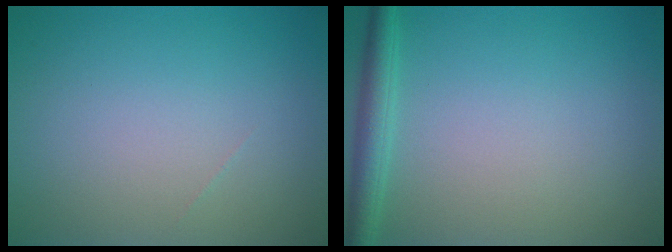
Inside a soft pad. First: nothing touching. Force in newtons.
{"total": 2.5, "press": 2.5, "slide": 0.1}